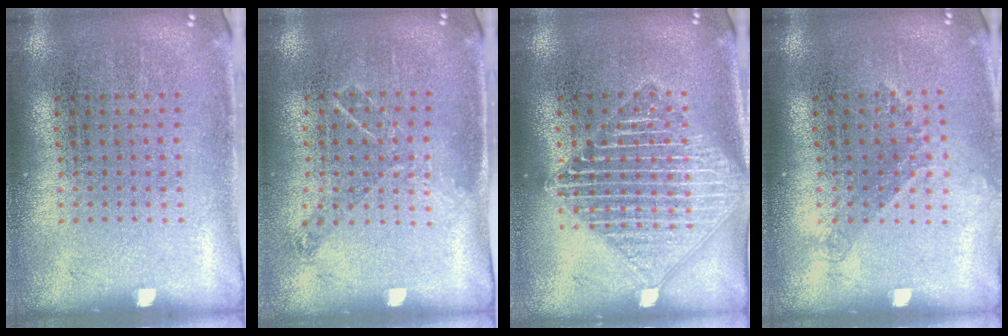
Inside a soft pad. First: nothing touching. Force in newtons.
{"total": 0.9, "press": 0.8, "slide": 0.3}
{"total": 3.1, "press": 3.1, "slide": 0.5}
{"total": 1.2, "press": 0.9, "slide": 0.8}